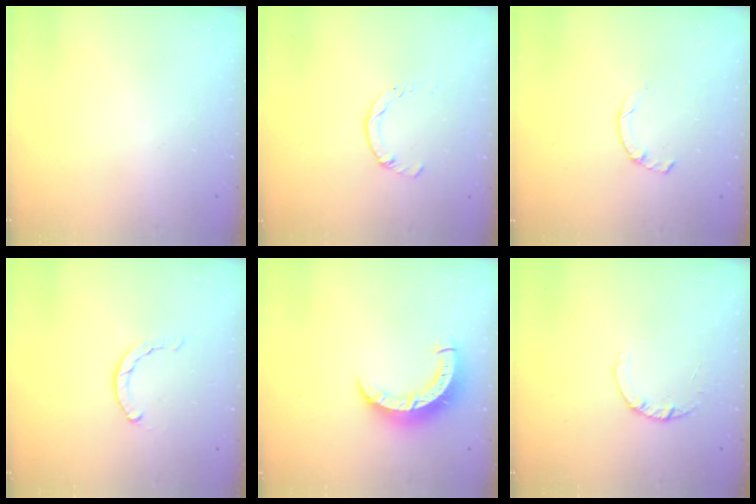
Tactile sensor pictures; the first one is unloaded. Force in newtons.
{"total": 0.0}
{"total": 1.7, "press": 1.6, "slide": 0.4}
{"total": 0.5, "press": 0.5, "slide": 0.2}
{"total": 8.3, "press": 8.3, "slide": 1.0}
{"total": 1.8, "press": 1.8, "slide": 0.1}